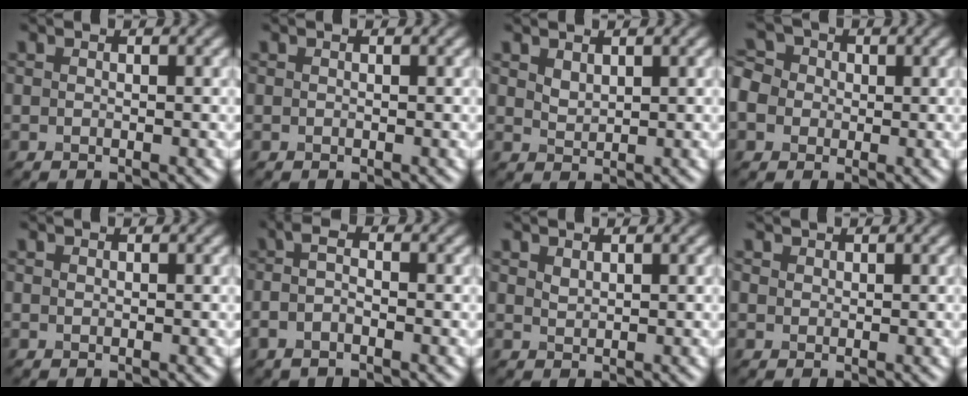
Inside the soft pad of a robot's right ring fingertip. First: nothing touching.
{"total": 0.0}
{"total": 1.3, "force": [1.0, 0.6, 0.7], "torque": [-0.017, 0.000, 0.025]}
{"total": 6.1, "force": [-0.5, 5.5, 2.5], "torque": [-0.062, 0.024, -0.038]}
{"total": 0.0}
{"total": 2.3, "force": [-0.6, 0.8, 2.1], "torque": [-0.042, -0.001, -0.016]}
{"total": 0.9, "force": [0.8, 0.2, 0.4], "torque": [-0.013, 0.001, 0.019]}
{"total": 1.1, "force": [0.8, 0.8, 0.2], "torque": [-0.005, -0.002, 0.017]}